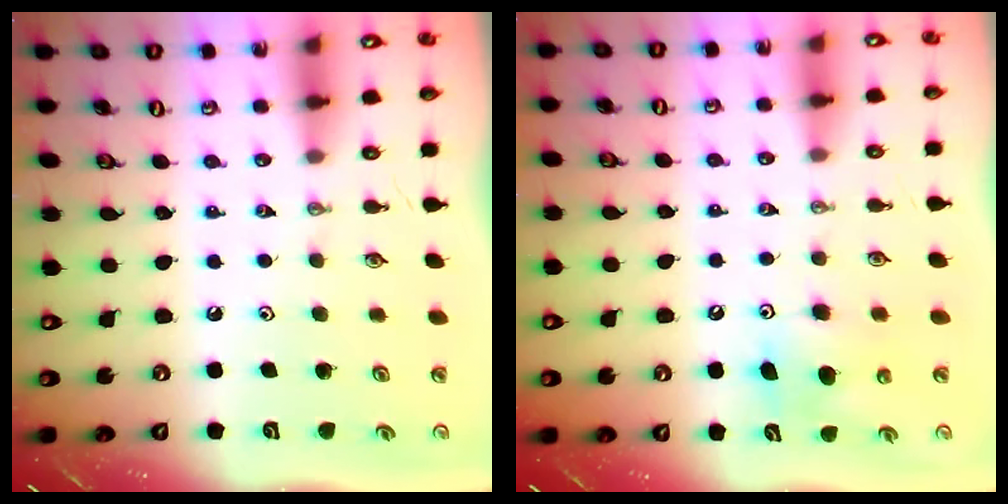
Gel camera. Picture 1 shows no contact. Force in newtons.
{"total": 7.5, "press": 7.5, "slide": 0.5}